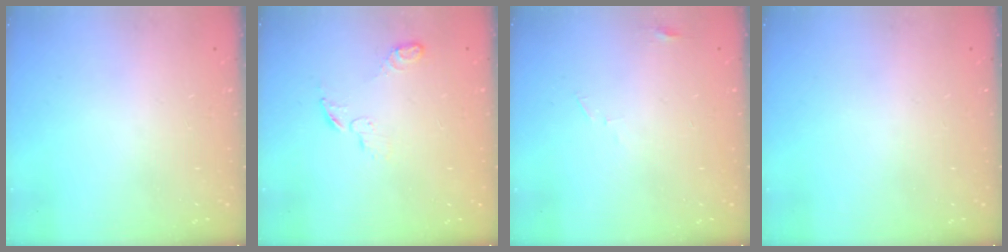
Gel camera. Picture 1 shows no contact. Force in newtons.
{"total": 5.2, "press": 5.2, "slide": 0.6}
{"total": 2.9, "press": 2.9, "slide": 0.2}
{"total": 0.0}